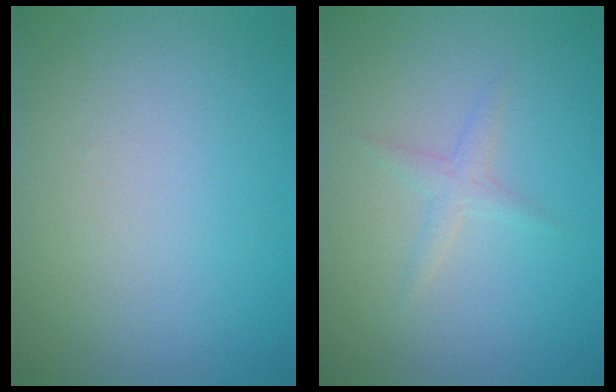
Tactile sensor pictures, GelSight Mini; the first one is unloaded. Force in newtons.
{"total": 1.2, "press": 1.2, "slide": 0.0}